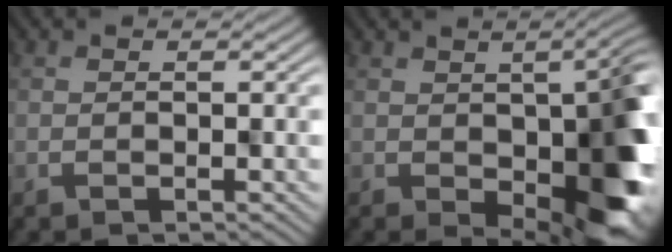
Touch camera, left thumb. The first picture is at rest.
{"total": 11.2, "force": [-2.3, 5.5, 9.5], "torque": [-0.107, -0.027, -0.012]}